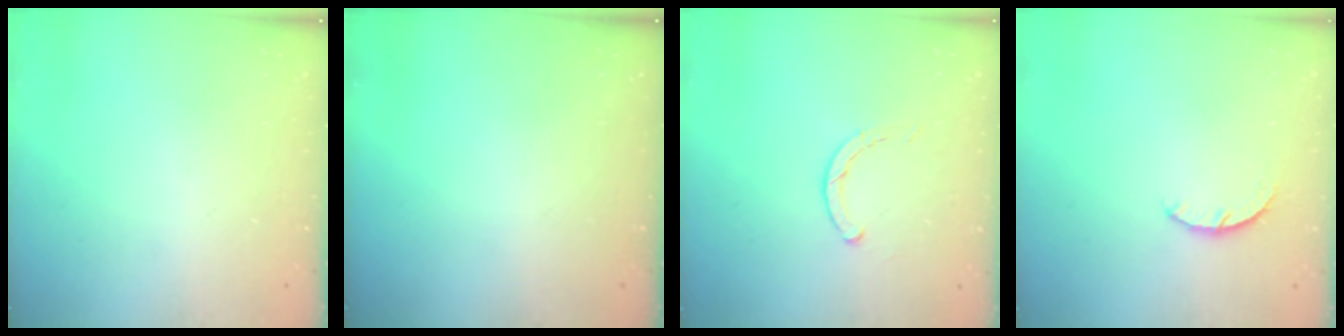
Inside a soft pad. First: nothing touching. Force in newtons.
{"total": 0.0}
{"total": 1.9, "press": 1.8, "slide": 0.3}
{"total": 3.1, "press": 3.1, "slide": 0.5}